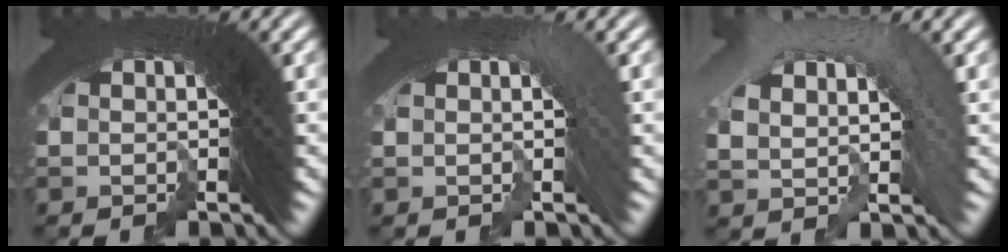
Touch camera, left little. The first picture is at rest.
{"total": 0.6, "force": [-0.5, 0.3, -0.1], "torque": [0.009, 0.006, -0.007]}
{"total": 4.0, "force": [-2.4, 3.1, 0.8], "torque": [-0.019, -0.005, -0.038]}